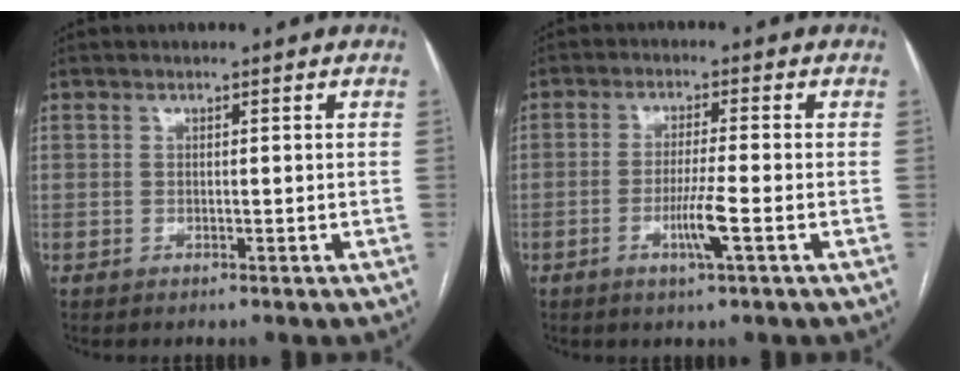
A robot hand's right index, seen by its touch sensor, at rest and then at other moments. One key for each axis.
{"total": 5.0, "fx": -1.8, "fy": -0.4, "fz": 4.6, "tx": -0.088, "ty": -0.010, "tz": -0.034}